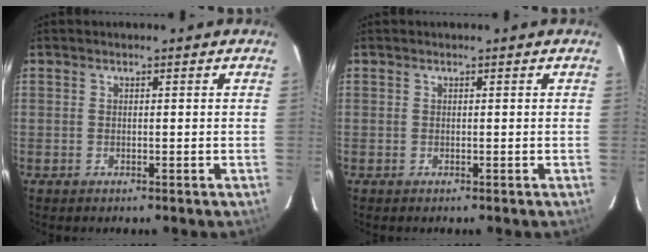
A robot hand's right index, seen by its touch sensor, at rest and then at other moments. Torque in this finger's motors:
{"motor_torque": [0.00, 0.00, 0.05, 0.00]}